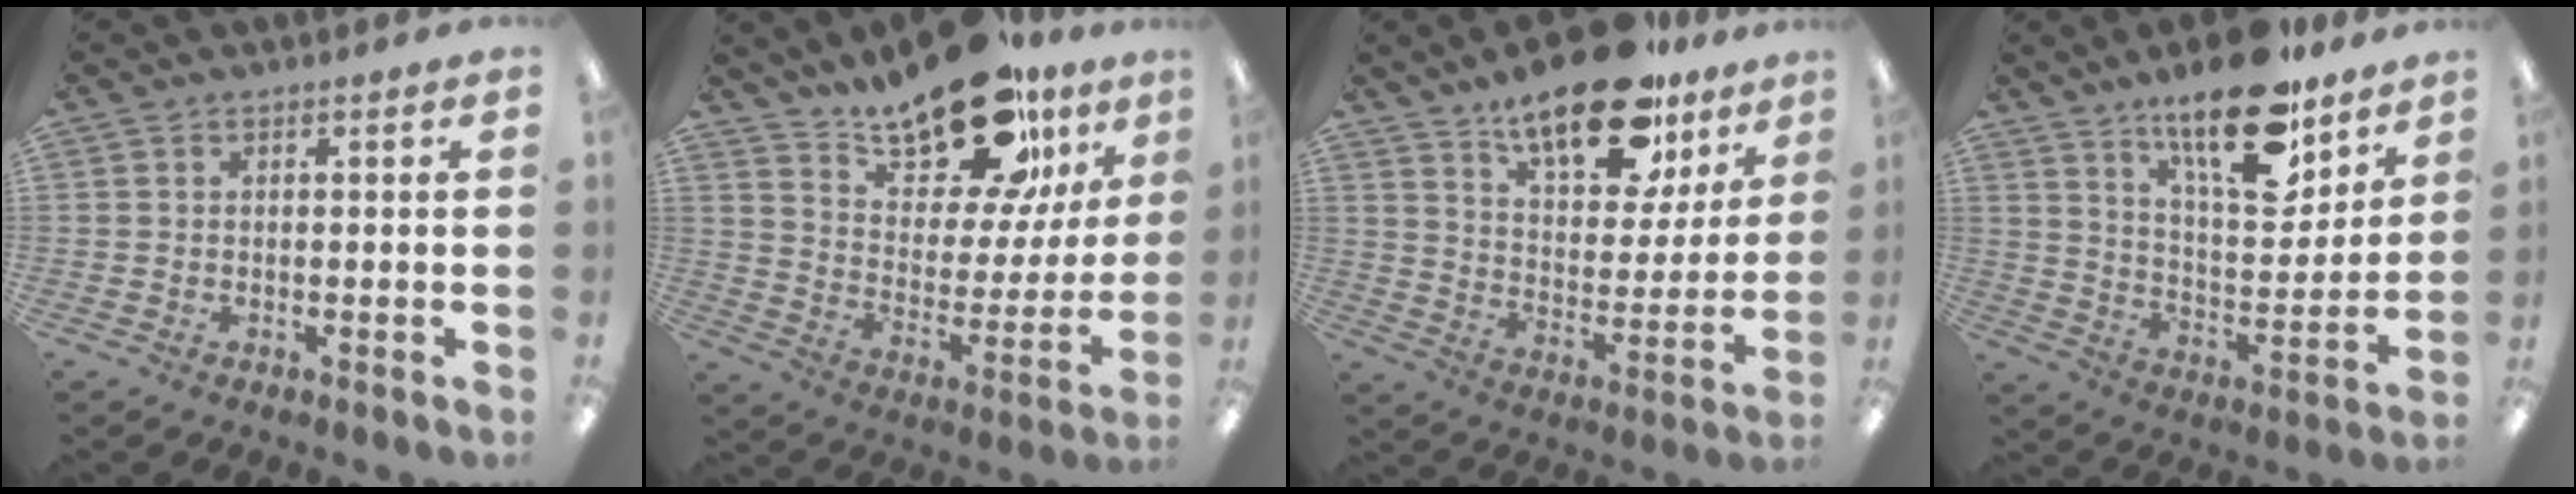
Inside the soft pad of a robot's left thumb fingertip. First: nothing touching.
{"total": 22.0, "force": [16.8, 8.9, 11.1], "torque": [-0.174, -0.110, 0.288]}
{"total": 20.3, "force": [14.8, 8.4, 11.0], "torque": [-0.169, -0.086, 0.251]}
{"total": 19.9, "force": [14.4, 7.0, 11.8], "torque": [-0.185, -0.090, 0.240]}